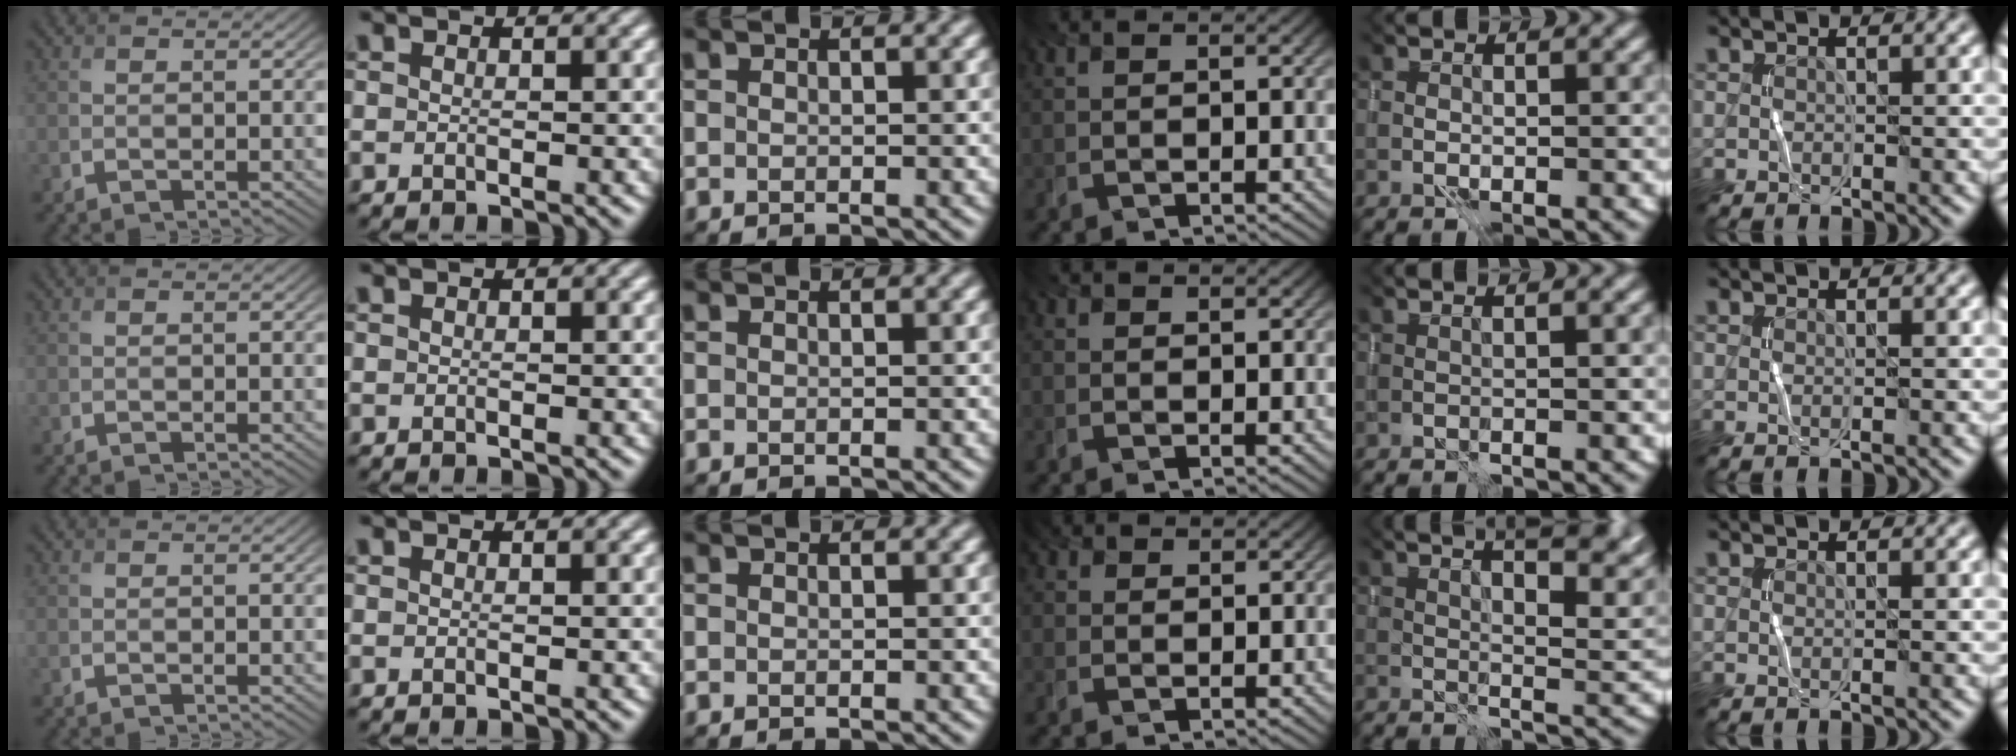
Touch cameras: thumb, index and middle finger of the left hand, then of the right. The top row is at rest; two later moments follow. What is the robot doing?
{"motion": "wrap", "object": "cellophane"}